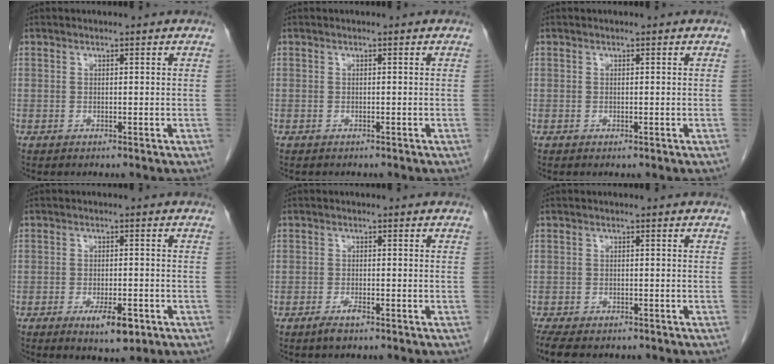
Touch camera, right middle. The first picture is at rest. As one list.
[{"total": 1.1, "force": [-1.0, 0.4, 0.2], "torque": [-0.010, 0.000, -0.013]}, {"total": 0.0}, {"total": 5.2, "force": [-2.6, 1.6, 4.2], "torque": [-0.069, -0.006, -0.032]}, {"total": 2.1, "force": [-1.4, 0.5, 1.4], "torque": [-0.030, -0.001, -0.026]}, {"total": 8.1, "force": [-6.4, 3.1, 3.8], "torque": [-0.069, -0.009, -0.094]}]